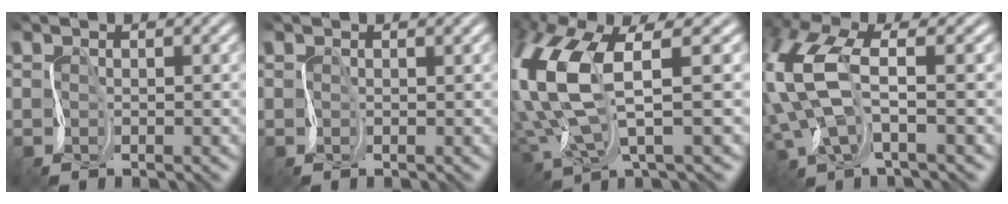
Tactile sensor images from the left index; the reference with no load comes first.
{"total": 0.6, "force": [0.5, 0.3, 0.3], "torque": [0.002, 0.004, 0.002]}
{"total": 9.6, "force": [3.1, 3.3, 8.4], "torque": [-0.214, -0.003, 0.070]}
{"total": 7.5, "force": [1.1, 3.2, 6.7], "torque": [-0.185, -0.003, 0.025]}